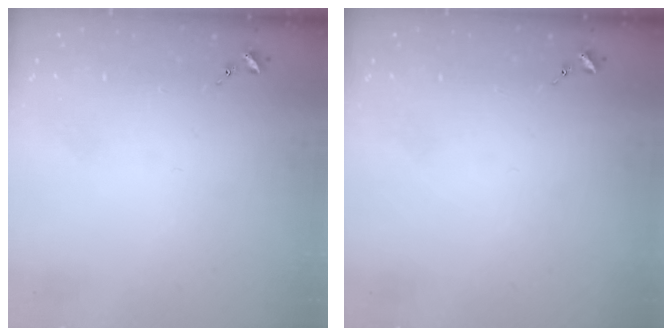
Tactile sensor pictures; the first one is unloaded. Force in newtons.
{"total": 0.0}